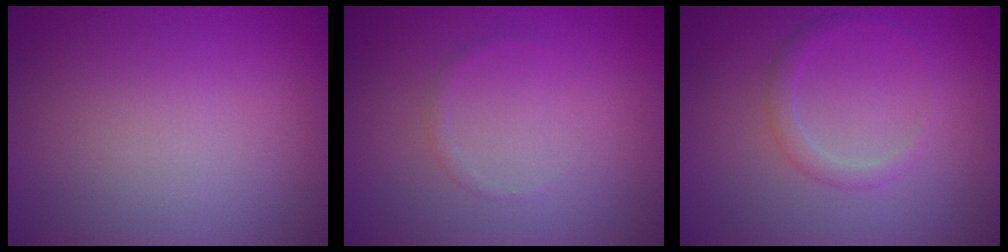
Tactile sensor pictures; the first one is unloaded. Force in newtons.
{"total": 0.6, "press": 0.6, "slide": 0.1}
{"total": 1.4, "press": 1.4, "slide": 0.0}